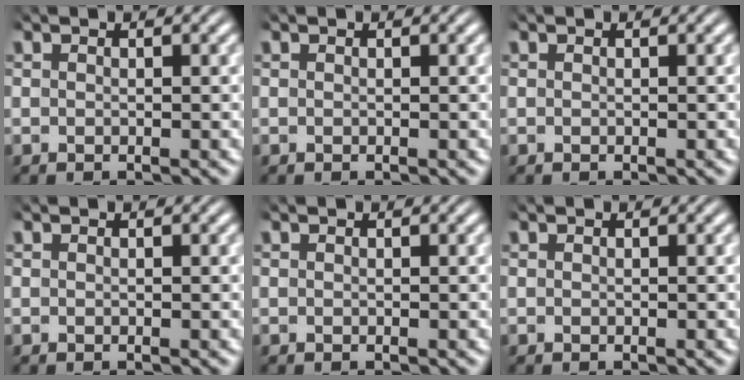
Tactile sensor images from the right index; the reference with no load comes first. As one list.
[{"total": 0.0}, {"total": 0.0}, {"total": 0.0}, {"total": 0.0}, {"total": 0.0}]